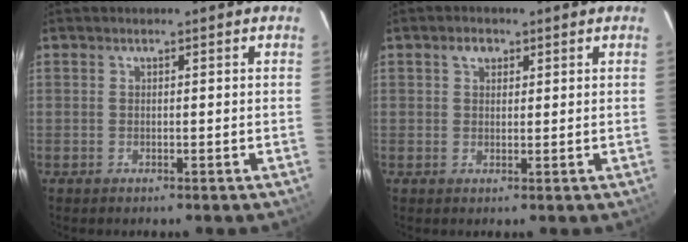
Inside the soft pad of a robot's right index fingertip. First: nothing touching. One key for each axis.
{"total": 2.1, "fx": 1.2, "fy": 1.4, "fz": 1.0, "tx": -0.014, "ty": 0.008, "tz": 0.019}